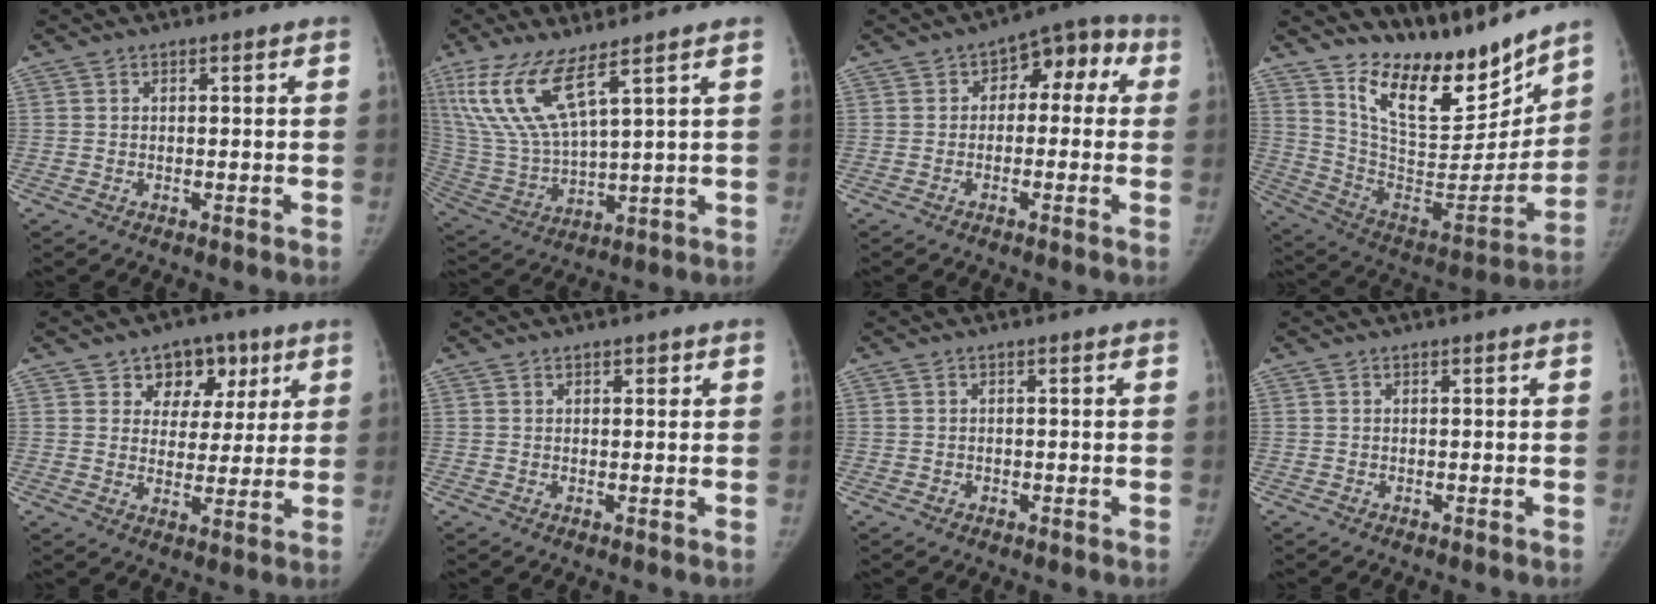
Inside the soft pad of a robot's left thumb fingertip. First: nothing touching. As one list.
[{"total": 13.8, "force": [8.0, 3.6, 10.7], "torque": [-0.241, -0.037, 0.178]}, {"total": 8.0, "force": [0.6, 5.4, 5.9], "torque": [-0.031, 0.044, -0.008]}, {"total": 20.5, "force": [16.8, 6.9, 9.4], "torque": [-0.089, -0.120, 0.294]}, {"total": 9.3, "force": [4.6, 7.2, 3.6], "torque": [-0.002, -0.011, 0.065]}, {"total": 1.0, "force": [0.6, 0.6, 0.5], "torque": [0.001, -0.002, 0.006]}, {"total": 0.7, "force": [-0.4, 0.7, 0.0], "torque": [0.004, 0.005, -0.009]}, {"total": 0.0}]